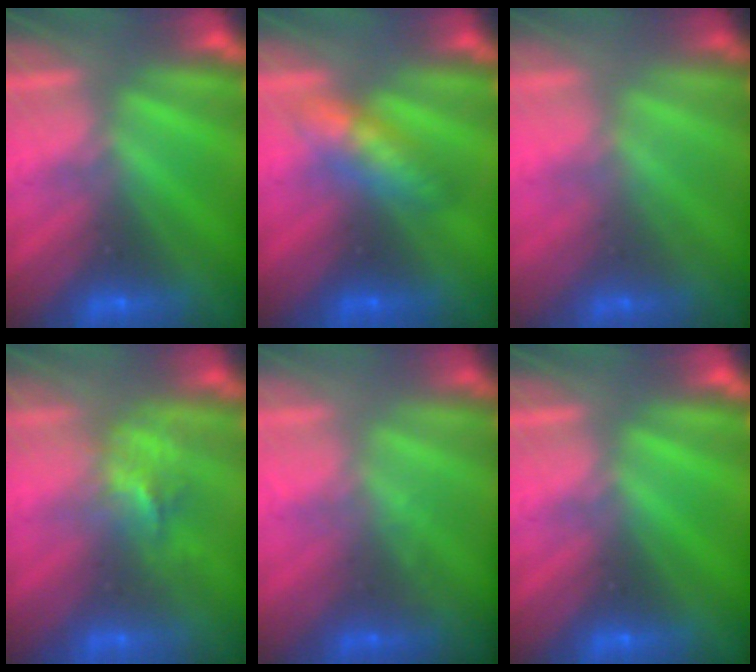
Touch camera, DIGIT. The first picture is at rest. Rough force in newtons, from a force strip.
{"total": 3.7}
{"total": 1.2}
{"total": 2.8}
{"total": 1.4}
{"total": 0.0}